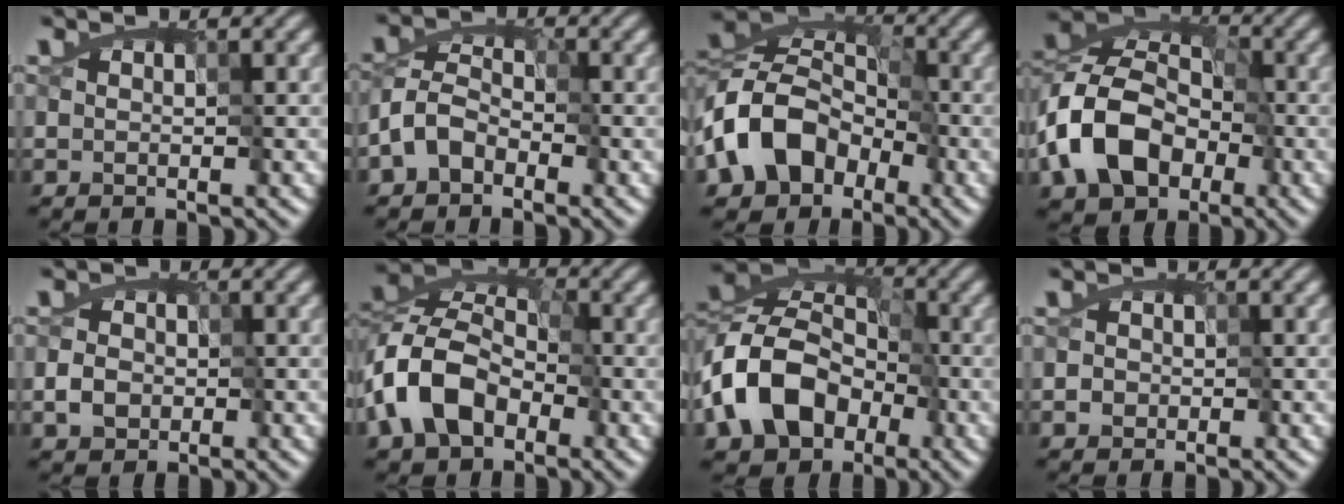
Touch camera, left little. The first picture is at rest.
{"total": 4.0, "force": [-3.6, 1.5, 0.9], "torque": [-0.016, 0.006, -0.074]}
{"total": 9.5, "force": [-5.6, 6.4, 4.2], "torque": [-0.084, 0.006, -0.121]}
{"total": 9.0, "force": [-4.7, 6.0, 4.7], "torque": [-0.092, 0.009, -0.102]}
{"total": 2.4, "force": [-1.8, 1.5, 0.5], "torque": [0.000, -0.003, -0.033]}
{"total": 7.8, "force": [-5.0, 4.6, 3.8], "torque": [-0.080, 0.012, -0.117]}
{"total": 9.8, "force": [-5.3, 6.6, 5.0], "torque": [-0.098, 0.006, -0.113]}
{"total": 2.2, "force": [-0.2, 2.0, 0.9], "torque": [-0.006, 0.016, -0.015]}